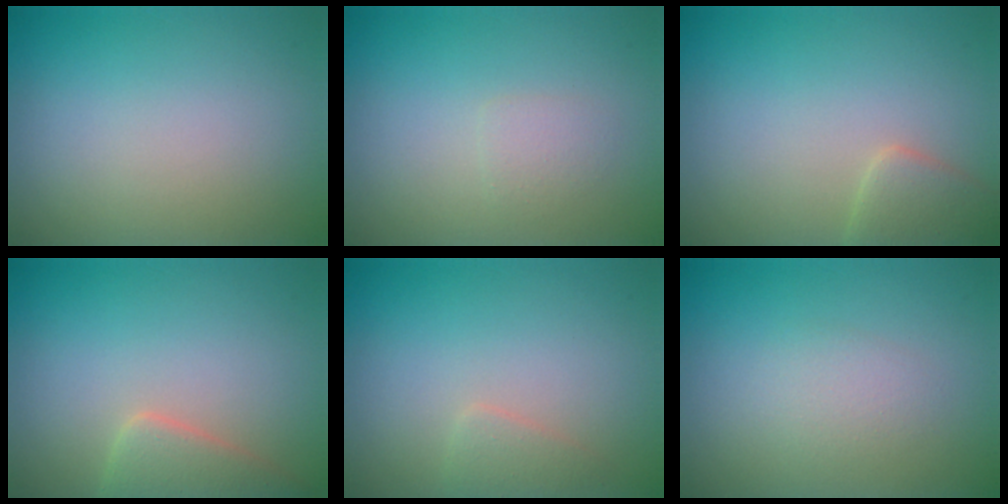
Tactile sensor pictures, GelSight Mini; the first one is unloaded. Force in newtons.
{"total": 1.1, "press": 1.1, "slide": 0.0}
{"total": 2.3, "press": 2.3, "slide": 0.2}
{"total": 2.9, "press": 2.9, "slide": 0.3}
{"total": 1.2, "press": 1.2, "slide": 0.1}
{"total": 1.6, "press": 1.6, "slide": 0.1}